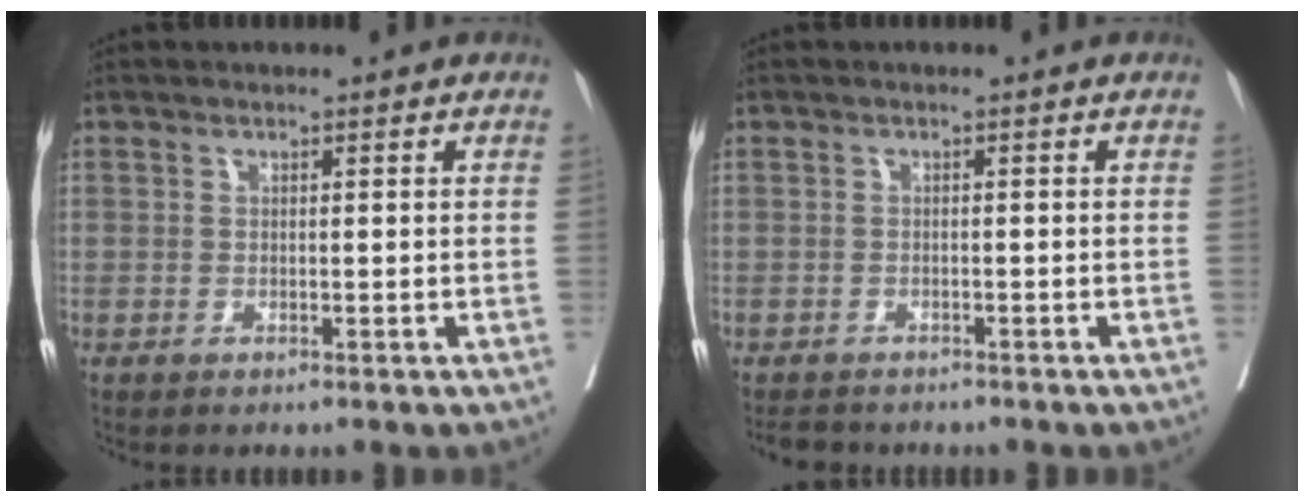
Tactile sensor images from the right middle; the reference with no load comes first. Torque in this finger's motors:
{"motor_torque": [0.13, -0.12, -0.01, 0.00]}